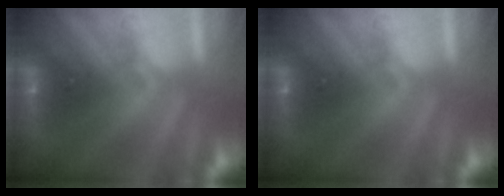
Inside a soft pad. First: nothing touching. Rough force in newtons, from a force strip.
{"total": 0.0}